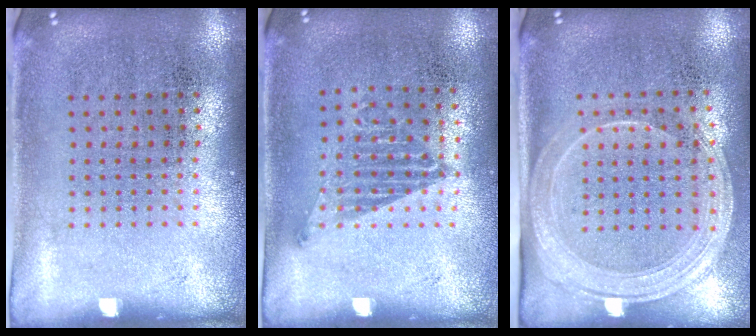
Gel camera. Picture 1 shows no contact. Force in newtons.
{"total": 1.0, "press": 0.8, "slide": 0.6}
{"total": 2.1, "press": 1.8, "slide": 1.1}